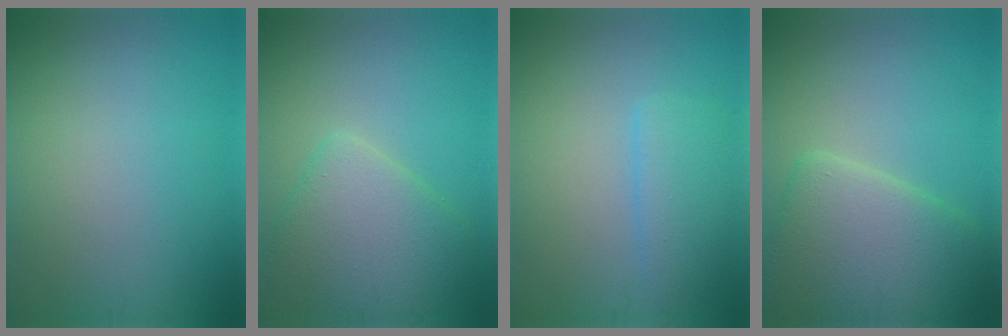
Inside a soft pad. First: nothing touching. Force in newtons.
{"total": 5.6, "press": 5.6, "slide": 0.3}
{"total": 3.1, "press": 3.1, "slide": 0.2}
{"total": 7.1, "press": 7.1, "slide": 0.8}